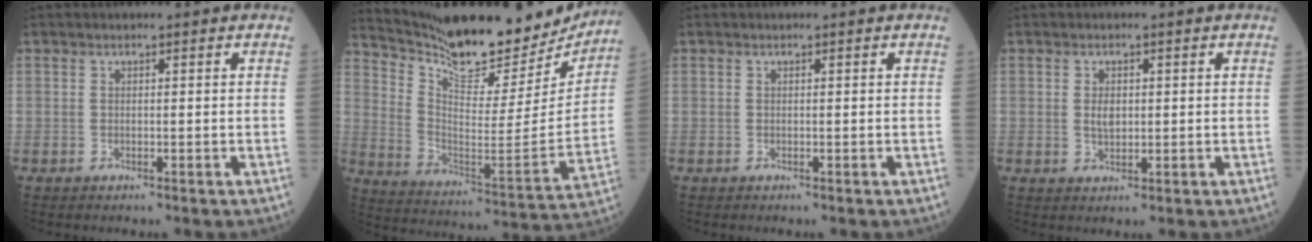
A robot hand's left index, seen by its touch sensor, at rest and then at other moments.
{"total": 22.6, "force": [20.3, 5.4, 8.3], "torque": [-0.145, -0.044, 0.299]}
{"total": 0.0}
{"total": 2.2, "force": [0.2, 1.3, 1.7], "torque": [-0.033, -0.001, 0.006]}